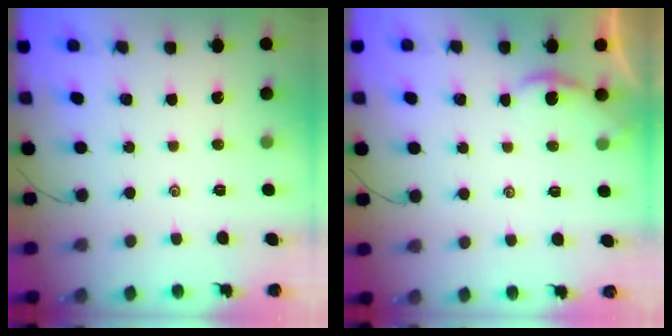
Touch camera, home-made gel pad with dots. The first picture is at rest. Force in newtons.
{"total": 0.9, "press": 0.9, "slide": 0.1}